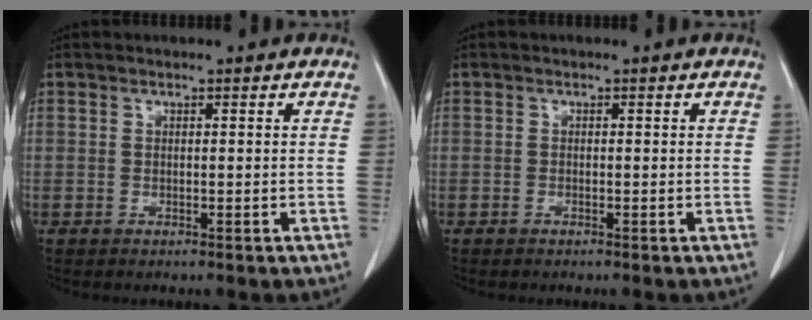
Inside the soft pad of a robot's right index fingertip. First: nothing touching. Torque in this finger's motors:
{"motor_torque": [-0.01, 0.03, -0.01, 0.01]}